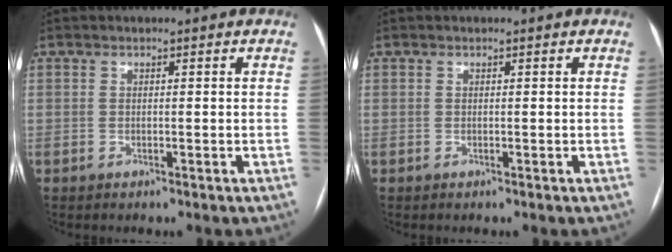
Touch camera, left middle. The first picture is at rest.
{"total": 0.0}